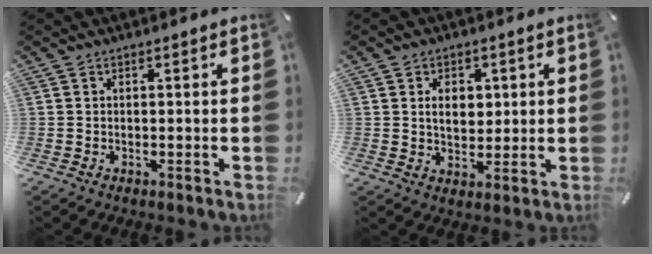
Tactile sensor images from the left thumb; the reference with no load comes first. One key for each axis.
{"total": 5.9, "fx": 1.2, "fy": 4.5, "fz": 3.7, "tx": -0.050, "ty": -0.004, "tz": 0.014}